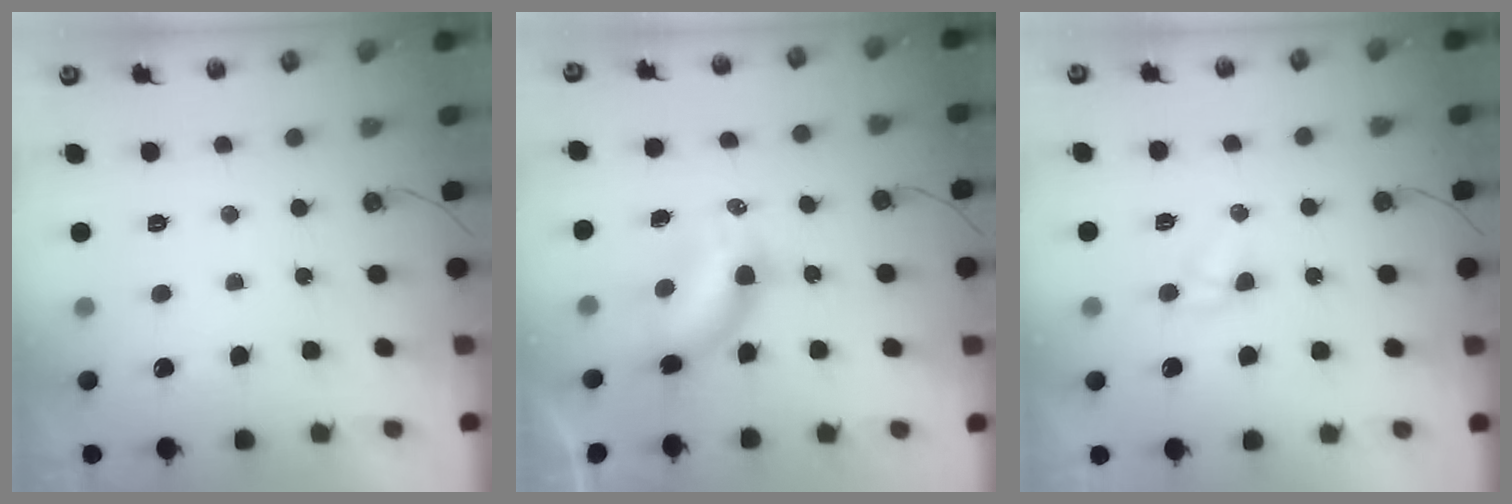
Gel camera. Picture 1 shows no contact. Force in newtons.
{"total": 5.9, "press": 5.9, "slide": 0.5}
{"total": 2.8, "press": 2.8, "slide": 0.2}